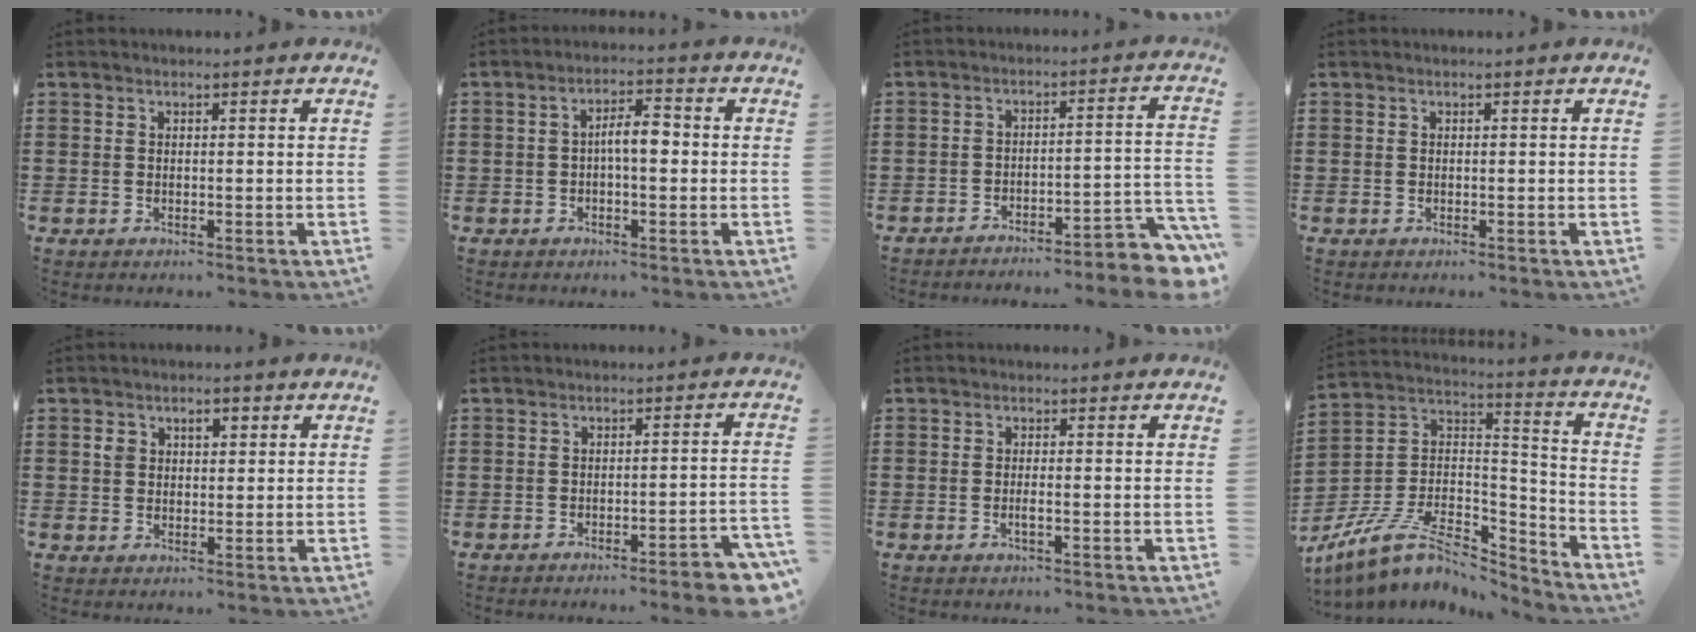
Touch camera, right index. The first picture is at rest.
{"total": 4.1, "force": [-0.3, 1.3, 3.9], "torque": [-0.071, 0.010, -0.008]}
{"total": 4.4, "force": [-4.1, 0.1, 1.7], "torque": [-0.030, -0.010, -0.085]}
{"total": 0.0}
{"total": 2.7, "force": [1.0, 2.0, 1.6], "torque": [-0.030, 0.008, 0.012]}
{"total": 3.9, "force": [-3.3, -0.1, 2.1], "torque": [-0.035, -0.010, -0.064]}
{"total": 1.4, "force": [-0.5, 0.0, 1.3], "torque": [-0.031, -0.007, -0.011]}
{"total": 10.6, "force": [-7.1, 5.1, 6.0], "torque": [-0.130, 0.012, -0.136]}